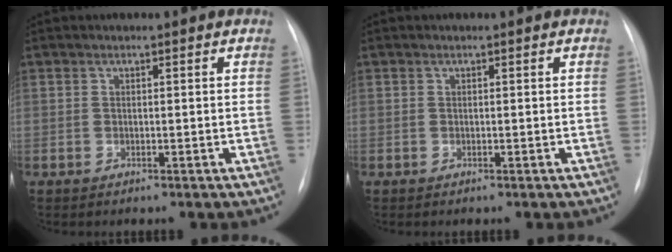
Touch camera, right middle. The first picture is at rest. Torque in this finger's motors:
{"motor_torque": [0.00, 0.00, 0.00, 0.00]}